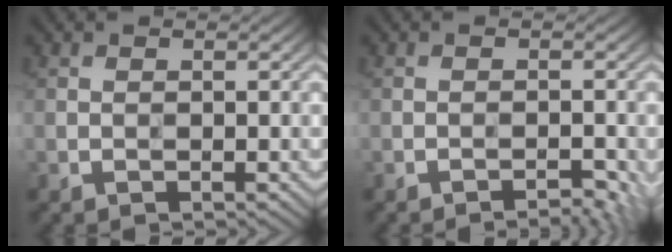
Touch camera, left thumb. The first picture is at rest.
{"total": 2.2, "force": [-1.8, 0.3, 1.3], "torque": [-0.022, 0.005, -0.027]}